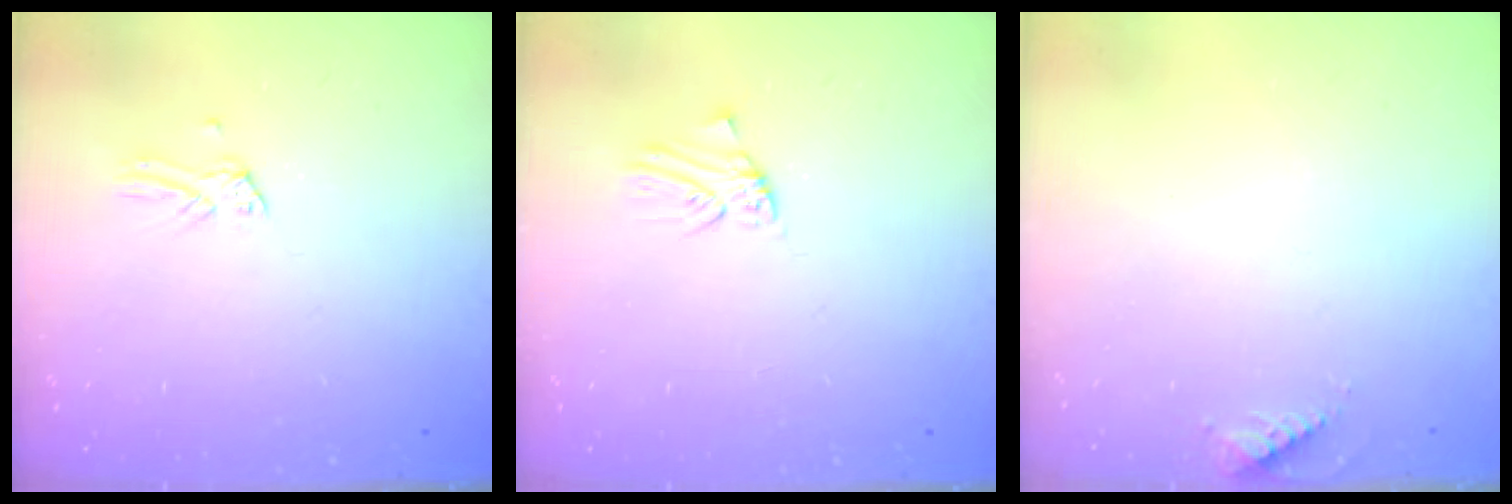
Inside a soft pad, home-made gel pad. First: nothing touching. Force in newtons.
{"total": 0.0}
{"total": 4.7, "press": 4.5, "slide": 1.3}